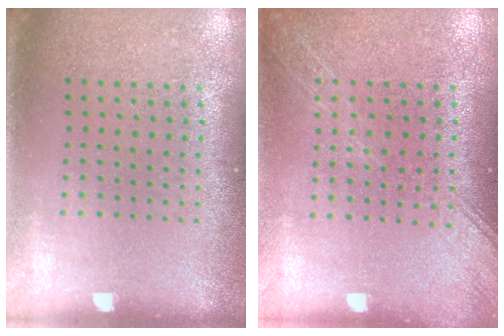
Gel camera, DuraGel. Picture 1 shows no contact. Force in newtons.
{"total": 1.8, "press": 1.7, "slide": 0.2}